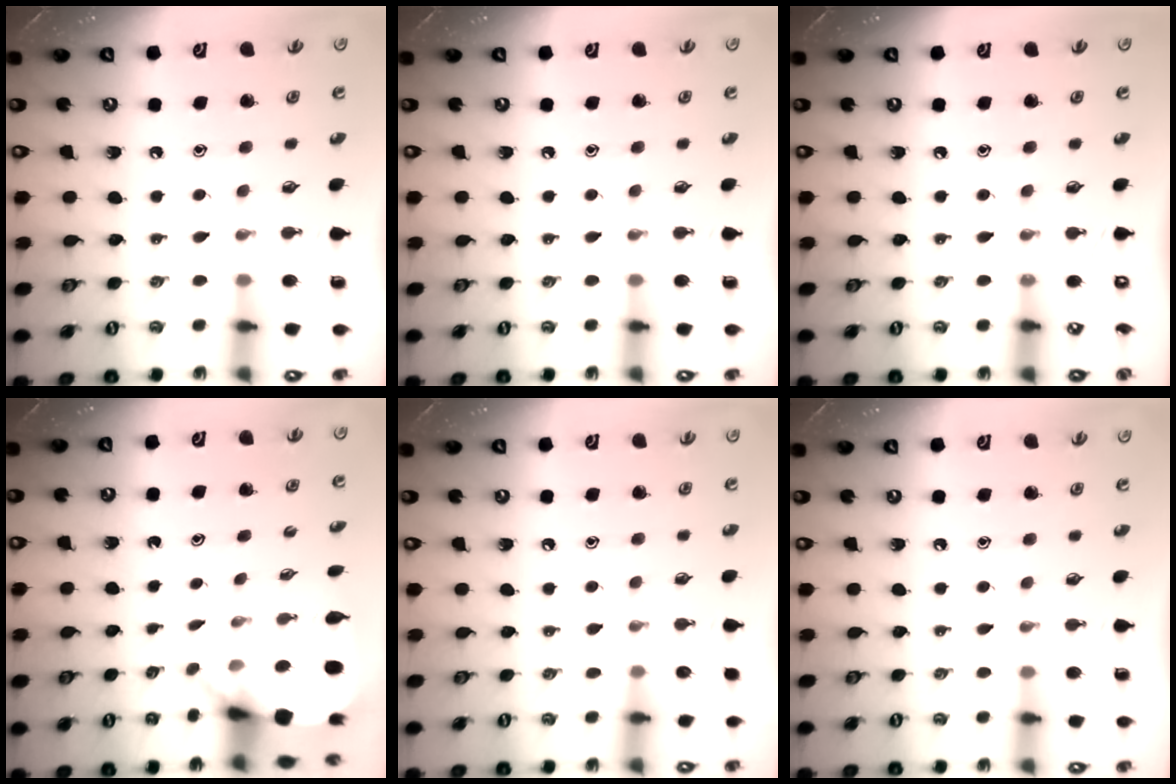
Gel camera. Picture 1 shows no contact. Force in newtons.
{"total": 0.0}
{"total": 0.0}
{"total": 3.9, "press": 3.9, "slide": 0.2}
{"total": 6.6, "press": 6.5, "slide": 0.5}
{"total": 0.0}